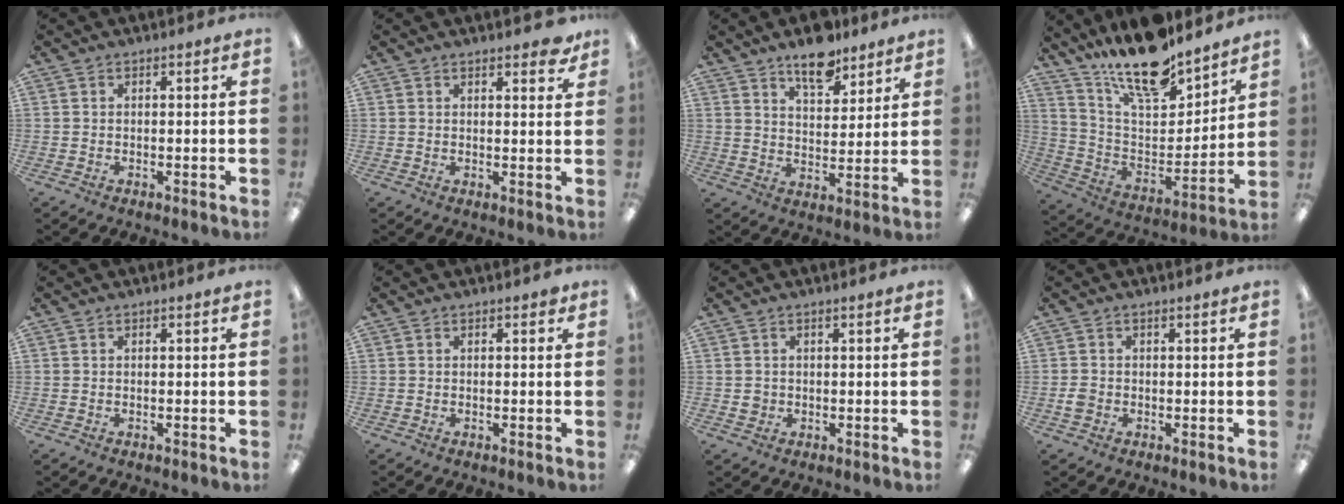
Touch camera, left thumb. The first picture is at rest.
{"total": 3.0, "force": [2.4, 0.9, 1.5], "torque": [-0.010, -0.010, 0.038]}
{"total": 10.0, "force": [7.7, 4.4, 4.7], "torque": [-0.056, -0.046, 0.133]}
{"total": 18.4, "force": [15.9, 5.1, 7.9], "torque": [-0.156, -0.108, 0.278]}
{"total": 0.0}
{"total": 0.7, "force": [0.4, 0.4, 0.4], "torque": [-0.009, 0.002, 0.006]}
{"total": 1.5, "force": [0.3, 1.4, 0.5], "torque": [-0.011, 0.005, 0.003]}
{"total": 1.9, "force": [-0.4, 1.6, 1.0], "torque": [-0.017, 0.004, -0.007]}